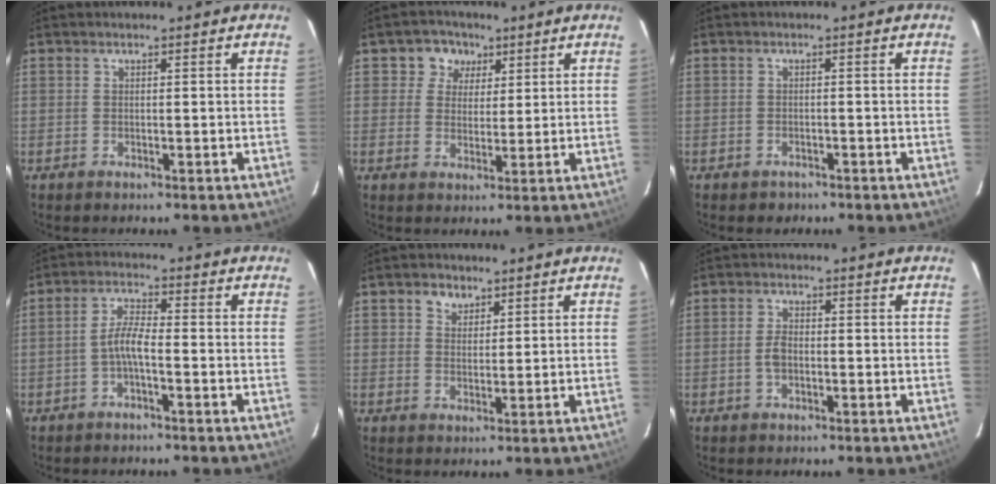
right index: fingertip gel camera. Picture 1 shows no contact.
{"total": 5.4, "force": [2.3, 4.9, 0.8], "torque": [0.000, 0.012, 0.034]}
{"total": 2.0, "force": [-1.3, 1.5, 0.2], "torque": [-0.009, 0.003, -0.015]}
{"total": 3.8, "force": [-1.7, 0.7, 3.3], "torque": [-0.072, 0.011, -0.036]}
{"total": 3.0, "force": [1.8, 2.3, 0.9], "torque": [-0.010, 0.009, 0.032]}
{"total": 2.0, "force": [-0.5, 1.3, 1.4], "torque": [-0.030, 0.004, -0.009]}